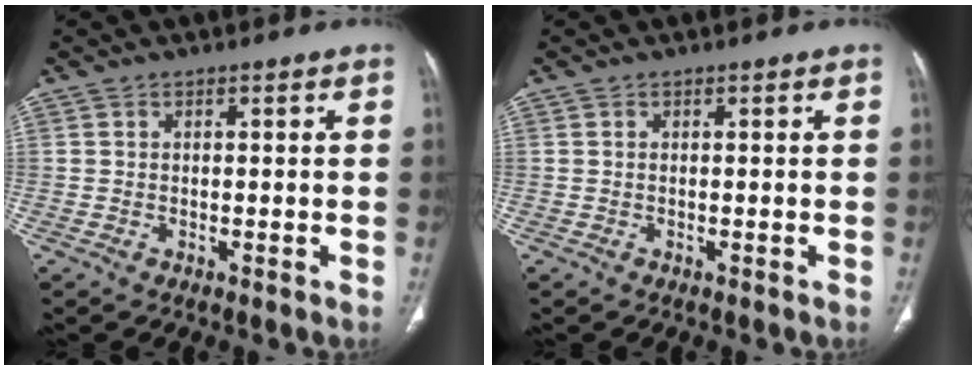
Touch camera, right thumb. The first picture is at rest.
{"total": 0.0}